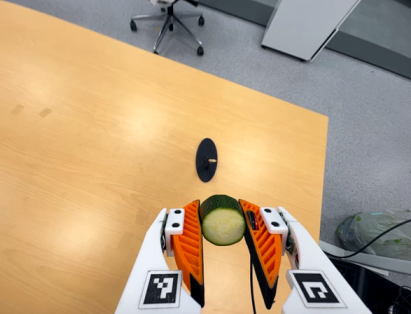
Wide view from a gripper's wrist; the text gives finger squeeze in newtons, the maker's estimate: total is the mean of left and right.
{"total": 13.1, "left": 13.9, "right": 12.4}